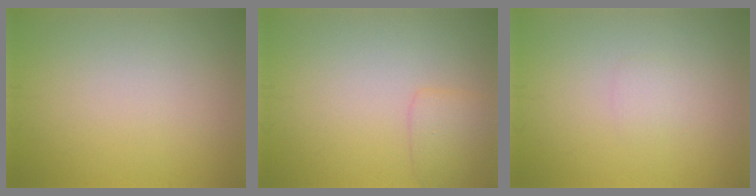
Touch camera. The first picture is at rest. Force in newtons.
{"total": 2.0, "press": 1.9, "slide": 0.1}
{"total": 0.9, "press": 0.9, "slide": 0.1}